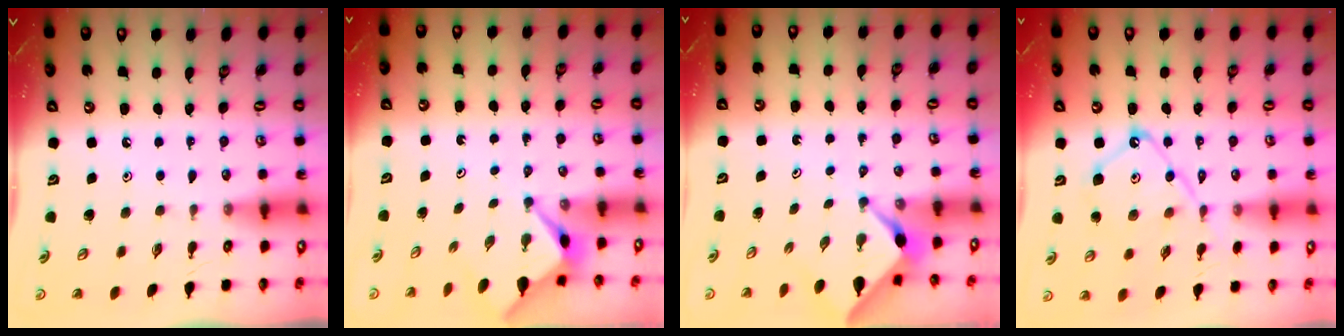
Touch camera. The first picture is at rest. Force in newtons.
{"total": 3.2, "press": 3.2, "slide": 0.2}
{"total": 2.4, "press": 2.4, "slide": 0.2}
{"total": 11.9, "press": 11.8, "slide": 1.2}